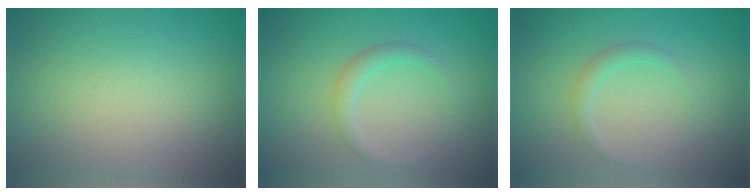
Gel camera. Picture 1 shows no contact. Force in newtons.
{"total": 1.5, "press": 1.5, "slide": 0.1}
{"total": 1.2, "press": 1.2, "slide": 0.1}